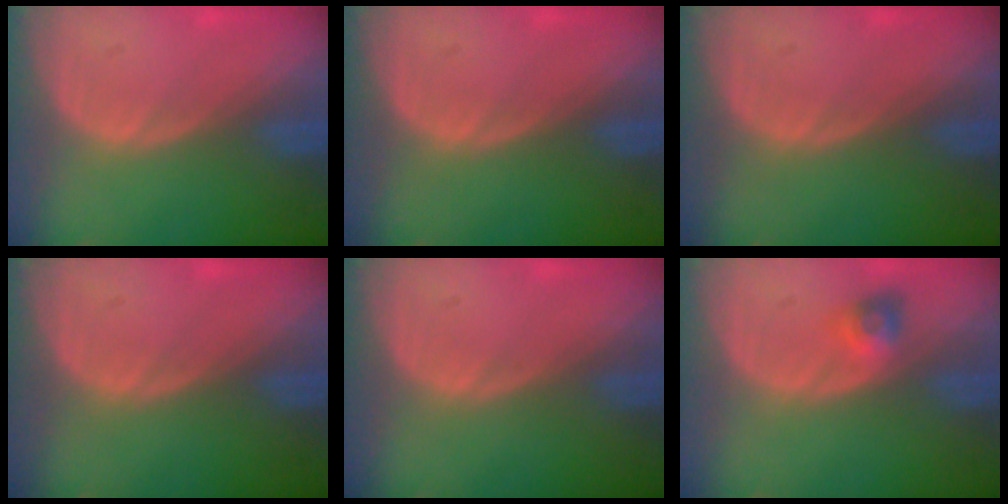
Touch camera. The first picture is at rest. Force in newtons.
{"total": 0.0}
{"total": 0.0}
{"total": 0.0}
{"total": 0.0}
{"total": 2.9, "press": 2.7, "slide": 1.2}